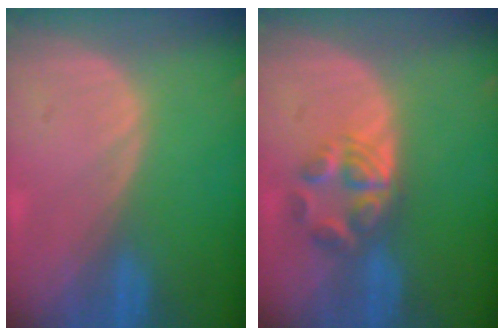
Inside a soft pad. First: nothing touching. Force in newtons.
{"total": 5.7, "press": 4.9, "slide": 3.0}